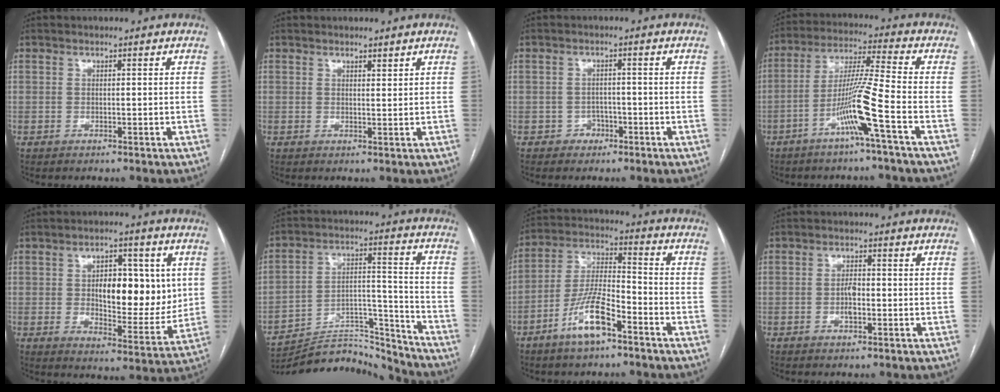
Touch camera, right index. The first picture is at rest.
{"total": 1.3, "force": [1.1, 0.2, 0.6], "torque": [-0.012, -0.003, 0.020]}
{"total": 2.1, "force": [-1.2, 1.7, 0.3], "torque": [0.001, 0.010, -0.018]}
{"total": 10.0, "force": [-4.5, -1.7, 8.8], "torque": [-0.171, 0.001, -0.090]}
{"total": 12.7, "force": [1.9, 5.6, 11.3], "torque": [-0.157, 0.005, 0.039]}
{"total": 17.5, "force": [-17.3, 2.3, 1.3], "torque": [-0.021, 0.053, -0.268]}
{"total": 10.7, "force": [-6.1, 2.8, 8.3], "torque": [-0.174, 0.002, -0.115]}
{"total": 2.4, "force": [-0.6, 1.0, 2.2], "torque": [-0.040, 0.003, -0.010]}